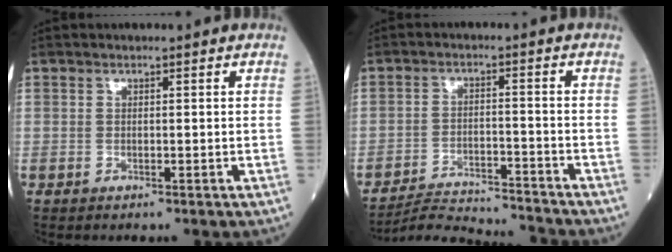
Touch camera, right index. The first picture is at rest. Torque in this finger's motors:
{"motor_torque": [-0.21, -0.26, 0.21, 0.05]}